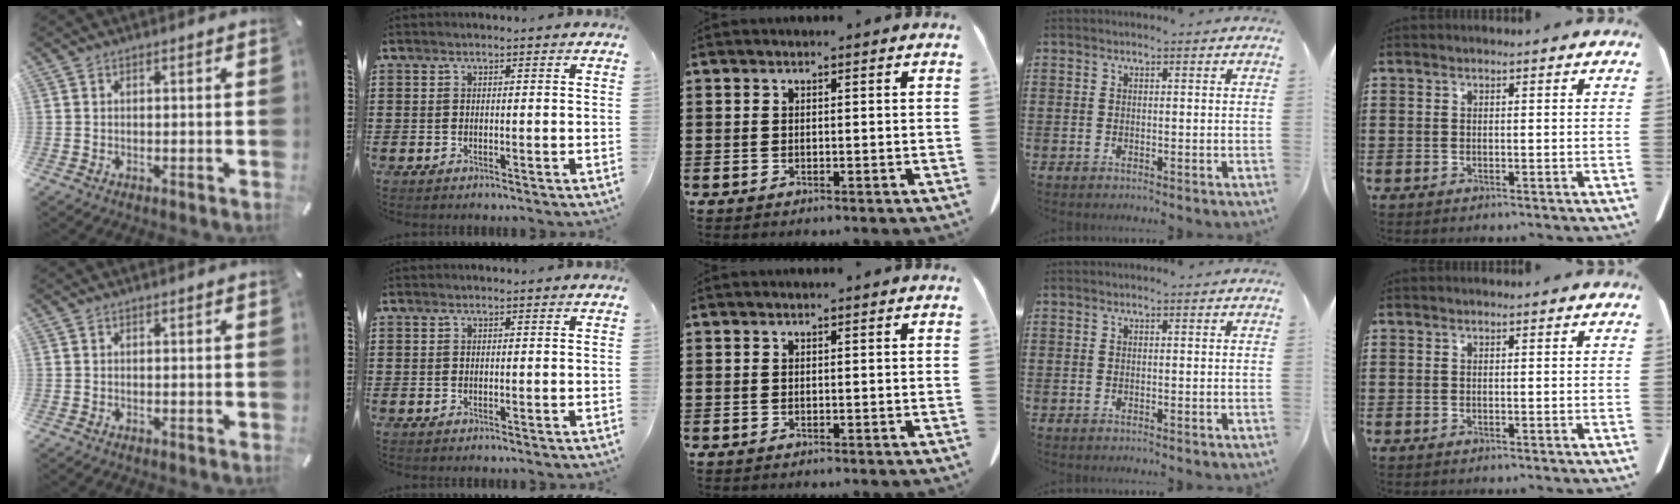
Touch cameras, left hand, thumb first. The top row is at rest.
{}